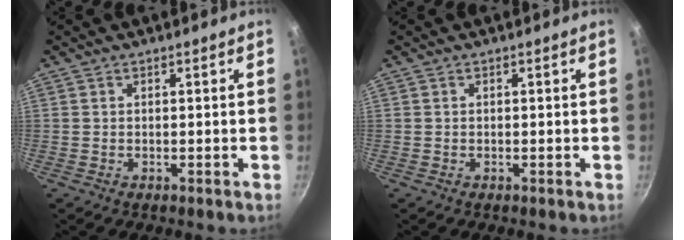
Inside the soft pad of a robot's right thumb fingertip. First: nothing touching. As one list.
[{"total": 0.0}]